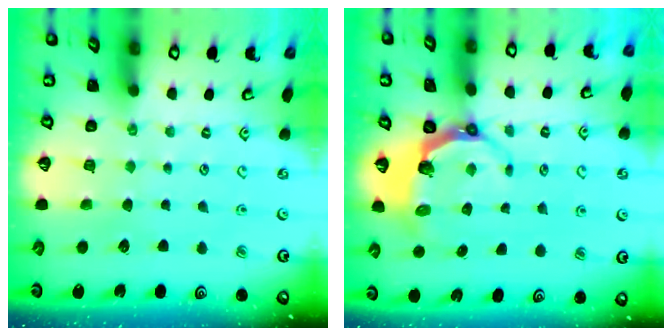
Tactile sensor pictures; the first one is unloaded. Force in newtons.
{"total": 5.2, "press": 3.8, "slide": 3.5}